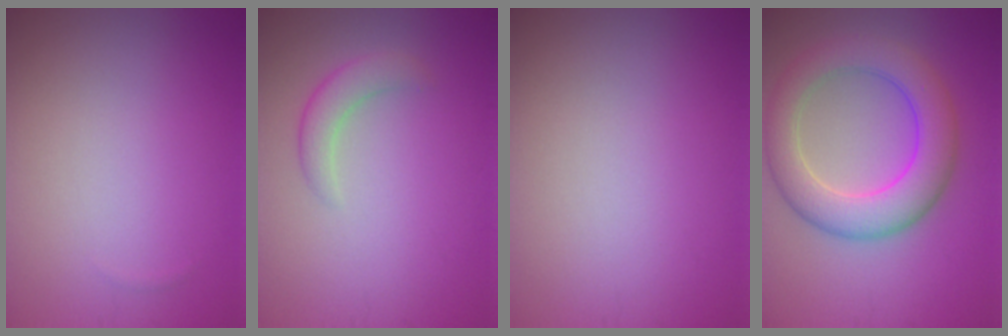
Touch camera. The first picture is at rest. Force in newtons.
{"total": 2.1, "press": 2.1, "slide": 0.1}
{"total": 0.0}
{"total": 6.8, "press": 6.8, "slide": 0.0}